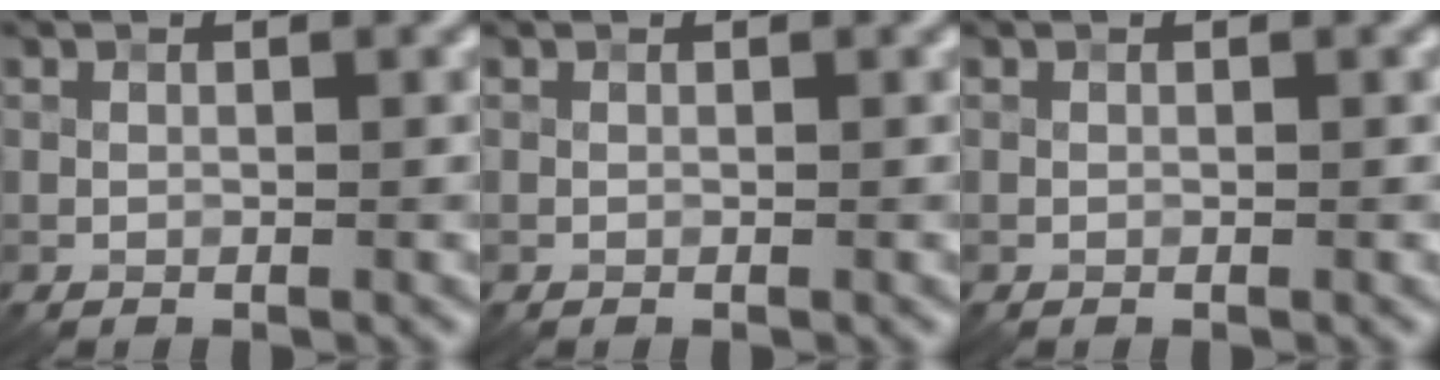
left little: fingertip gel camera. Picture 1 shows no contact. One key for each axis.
{"total": 0.0}
{"total": 0.0}